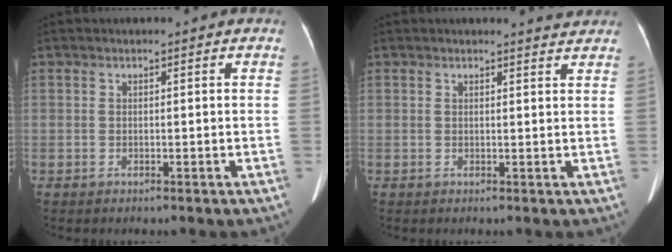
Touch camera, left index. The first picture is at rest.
{"total": 1.9, "force": [1.9, -0.1, 0.1], "torque": [-0.007, -0.007, 0.018]}